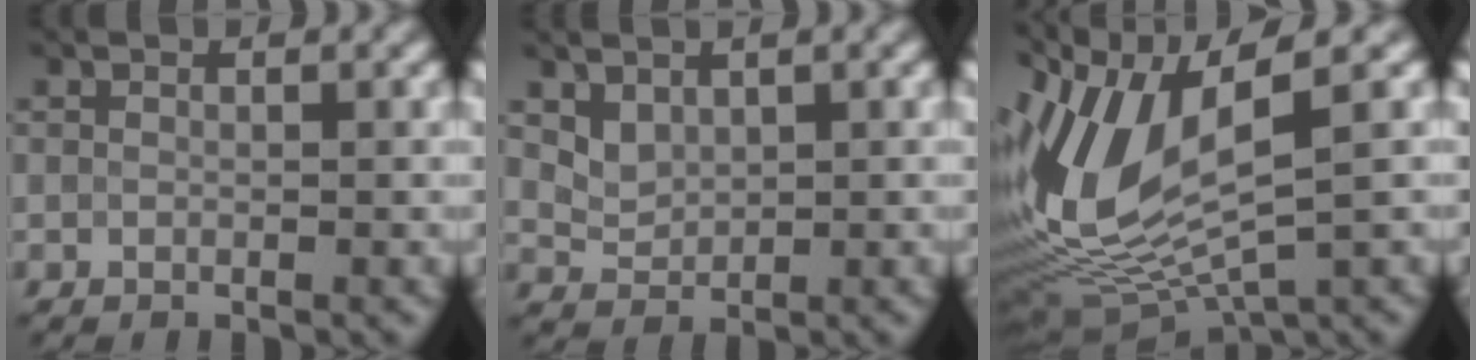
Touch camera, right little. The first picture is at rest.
{"total": 1.8, "force": [1.1, 1.1, 0.7], "torque": [-0.013, -0.005, 0.030]}
{"total": 11.0, "force": [0.9, 4.7, 9.9], "torque": [-0.223, -0.011, 0.029]}